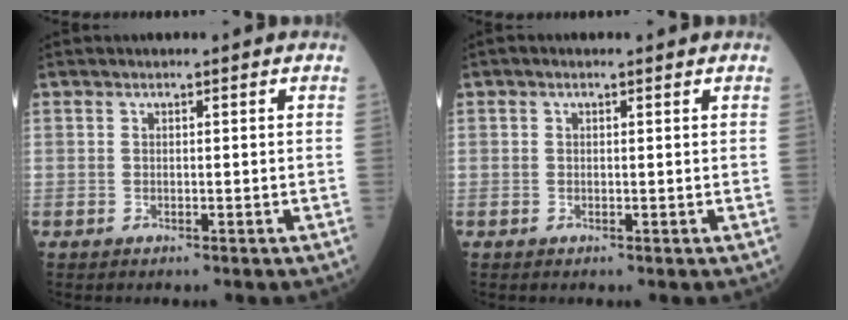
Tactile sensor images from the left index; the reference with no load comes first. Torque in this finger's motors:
{"motor_torque": [0.02, -0.05, -0.30, 0.02]}